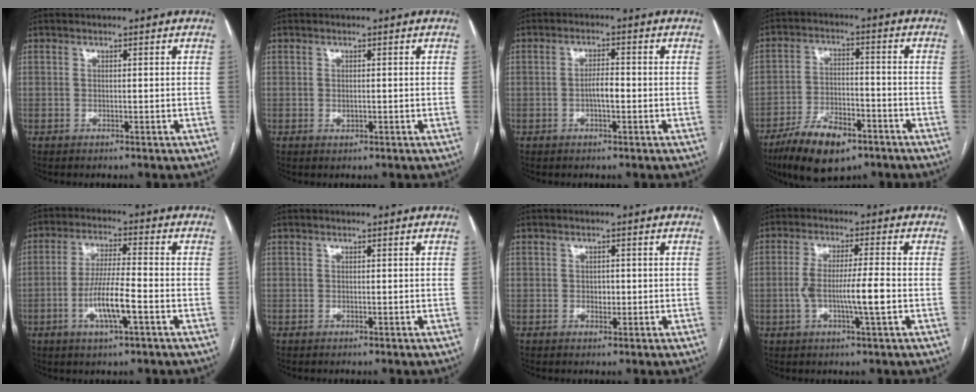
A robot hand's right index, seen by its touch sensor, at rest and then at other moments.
{"total": 0.9, "force": [-0.1, 0.6, 0.6], "torque": [-0.011, -0.001, 0.000]}
{"total": 2.9, "force": [-0.7, 0.8, 2.7], "torque": [-0.045, 0.005, -0.012]}
{"total": 11.5, "force": [-7.6, 4.6, 7.4], "torque": [-0.133, -0.005, -0.128]}
{"total": 8.1, "force": [-2.8, 0.8, 7.6], "torque": [-0.146, -0.003, -0.051]}
{"total": 0.0}
{"total": 1.5, "force": [-0.1, 1.2, 1.0], "torque": [-0.012, 0.002, 0.002]}
{"total": 7.4, "force": [-1.5, 0.1, 7.2], "torque": [-0.136, 0.003, -0.027]}